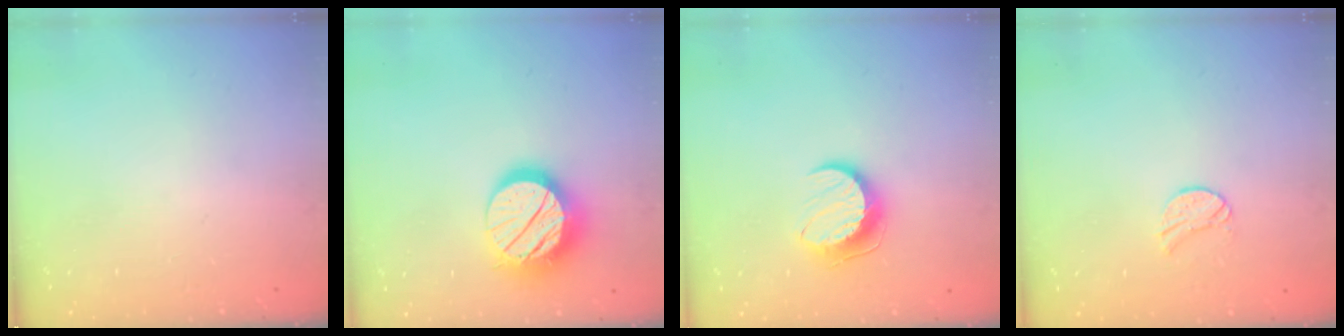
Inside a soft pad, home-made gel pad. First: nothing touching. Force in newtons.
{"total": 16.8, "press": 16.8, "slide": 1.3}
{"total": 10.2, "press": 10.2, "slide": 0.4}
{"total": 7.8, "press": 7.8, "slide": 0.4}